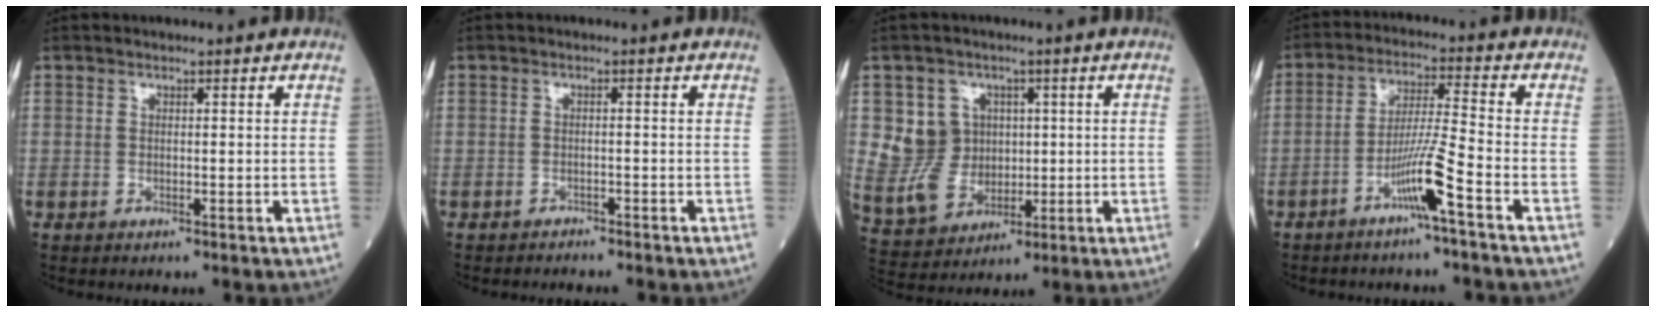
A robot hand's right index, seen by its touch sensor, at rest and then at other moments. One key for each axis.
{"total": 1.3, "fx": -1.3, "fy": 0.1, "fz": -0.1, "tx": 0.001, "ty": -0.004, "tz": -0.021}
{"total": 8.7, "fx": 1.5, "fy": 8.0, "fz": 3.0, "tx": -0.074, "ty": 0.019, "tz": 0.040}
{"total": 7.1, "fx": -4.0, "fy": -1.2, "fz": 5.8, "tx": -0.111, "ty": 0.002, "tz": -0.080}